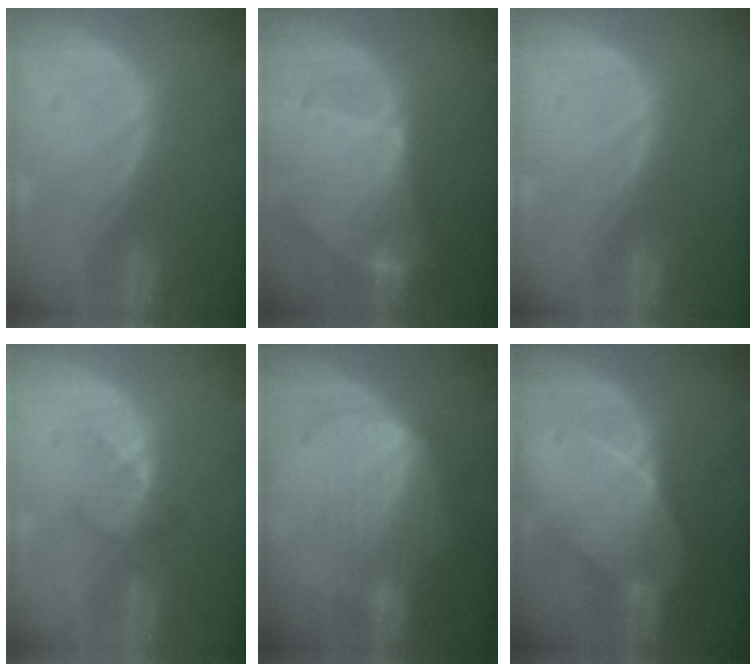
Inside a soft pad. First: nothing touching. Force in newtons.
{"total": 9.4, "press": 8.2, "slide": 4.6}
{"total": 0.0}
{"total": 2.5, "press": 2.5, "slide": 0.4}
{"total": 7.1, "press": 6.5, "slide": 2.9}
{"total": 7.2, "press": 6.7, "slide": 2.5}